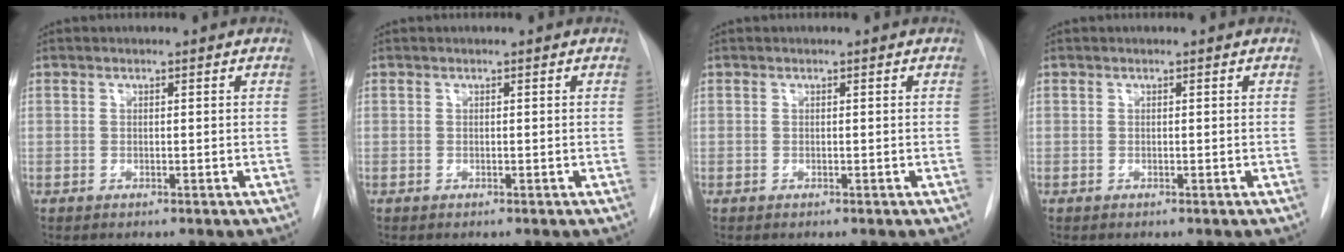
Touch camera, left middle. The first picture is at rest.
{"total": 0.0}
{"total": 0.0}
{"total": 0.0}